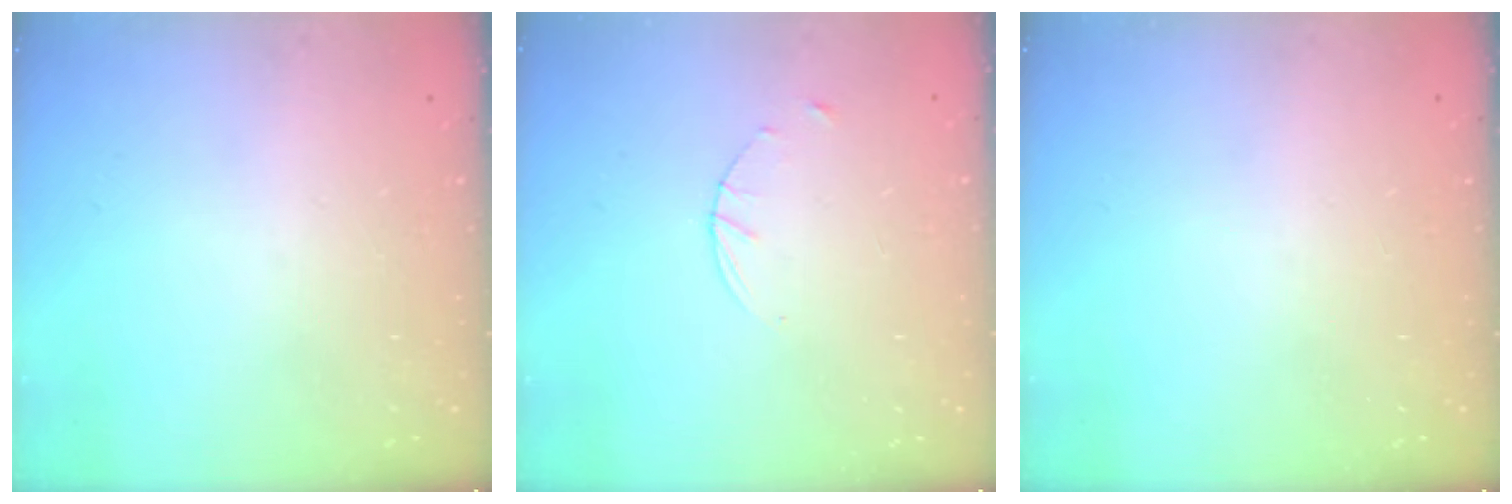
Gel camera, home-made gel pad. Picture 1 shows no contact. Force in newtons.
{"total": 1.6, "press": 1.6, "slide": 0.2}
{"total": 0.0}